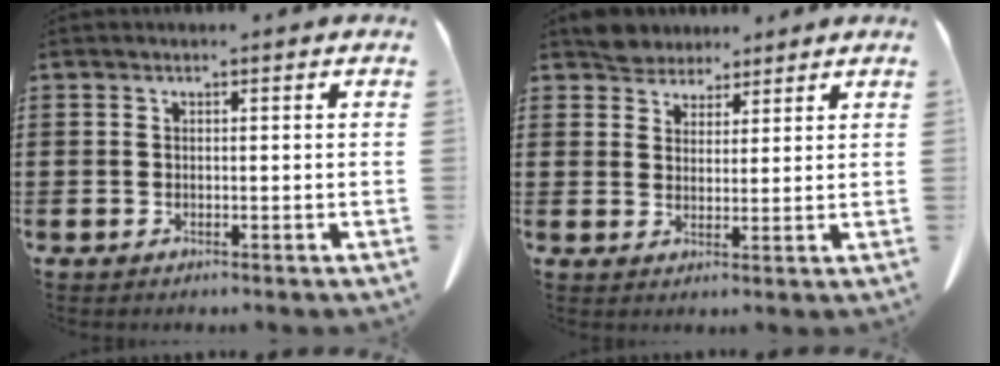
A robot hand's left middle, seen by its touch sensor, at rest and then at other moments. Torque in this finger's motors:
{"motor_torque": [0.46, 0.16, 0.08, 0.01]}